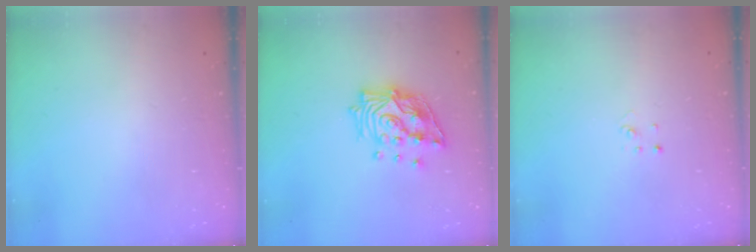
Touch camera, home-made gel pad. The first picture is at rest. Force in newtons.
{"total": 16.7, "press": 16.7, "slide": 1.2}
{"total": 2.0, "press": 2.0, "slide": 0.1}